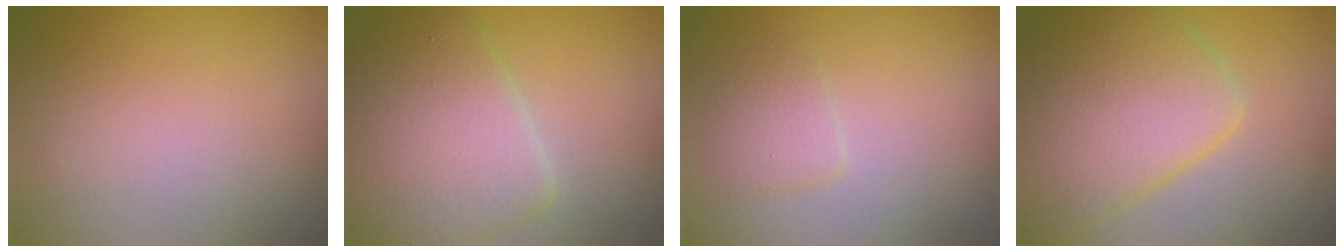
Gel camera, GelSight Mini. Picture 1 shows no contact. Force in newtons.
{"total": 7.1, "press": 7.1, "slide": 0.2}
{"total": 1.6, "press": 1.6, "slide": 0.1}
{"total": 7.9, "press": 7.9, "slide": 0.2}